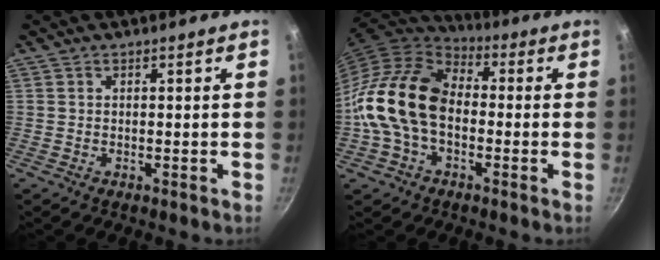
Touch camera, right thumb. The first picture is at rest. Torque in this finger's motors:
{"motor_torque": [0.44, 2.73, 1.40, -1.37, 0.58]}